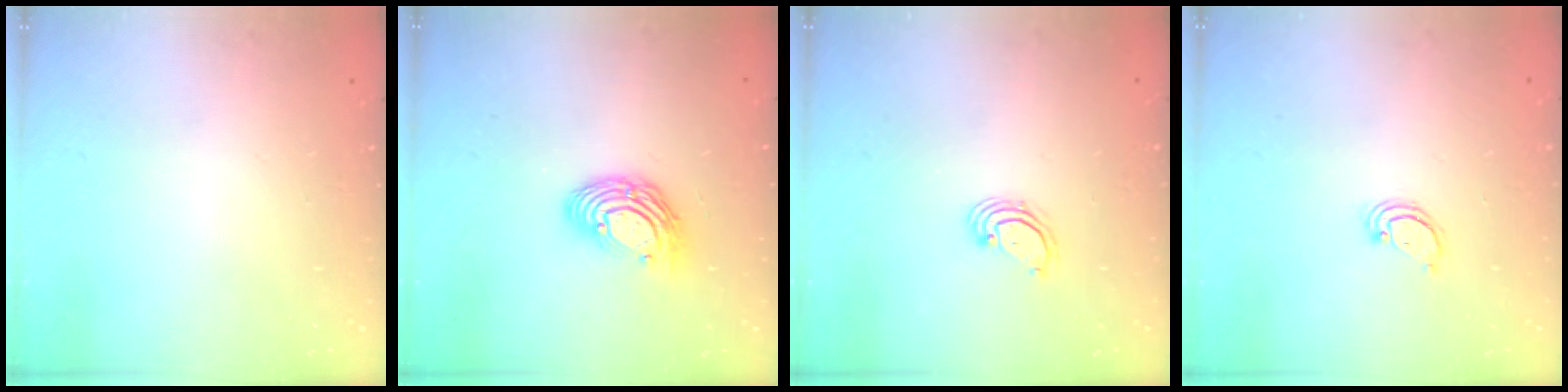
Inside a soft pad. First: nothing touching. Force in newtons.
{"total": 10.9, "press": 10.9, "slide": 0.8}
{"total": 2.7, "press": 2.7, "slide": 0.3}
{"total": 2.4, "press": 2.4, "slide": 0.2}